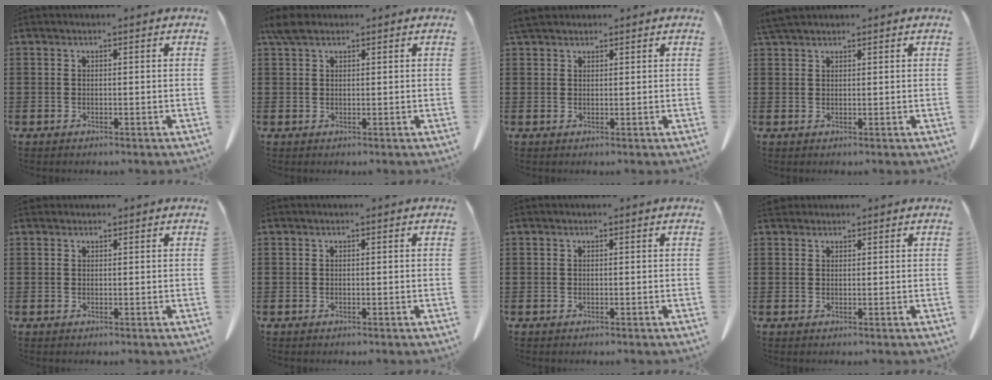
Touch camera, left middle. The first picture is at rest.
{"total": 2.6, "force": [2.0, 1.2, 1.2], "torque": [-0.031, 0.004, 0.038]}
{"total": 2.7, "force": [2.3, 0.9, 1.0], "torque": [-0.028, 0.003, 0.046]}
{"total": 2.5, "force": [2.2, 0.5, 1.0], "torque": [-0.025, 0.001, 0.045]}
{"total": 0.8, "force": [0.7, 0.3, 0.1], "torque": [-0.004, 0.000, 0.015]}
{"total": 0.0}
{"total": 0.0}
{"total": 1.5, "force": [1.4, 0.6, 0.3], "torque": [-0.011, 0.002, 0.028]}